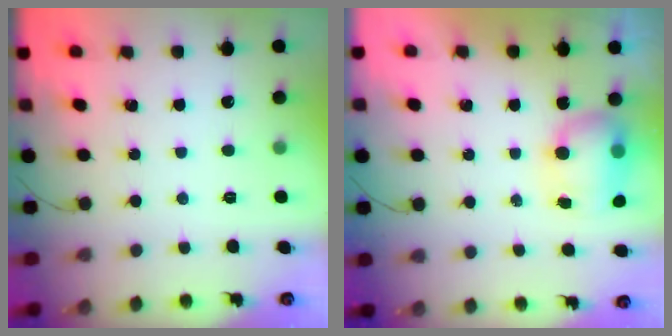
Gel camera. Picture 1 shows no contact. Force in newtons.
{"total": 7.8, "press": 7.7, "slide": 1.1}